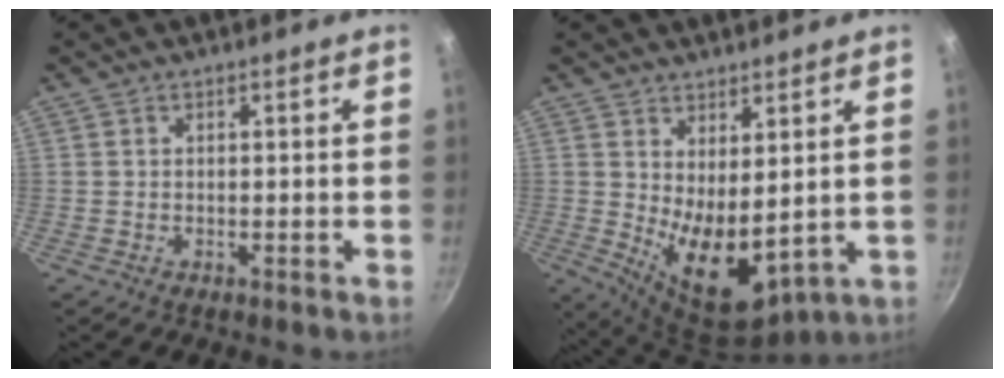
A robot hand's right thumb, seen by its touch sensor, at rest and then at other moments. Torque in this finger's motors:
{"motor_torque": [-0.30, 1.22, 1.40, 0.05, 0.33]}